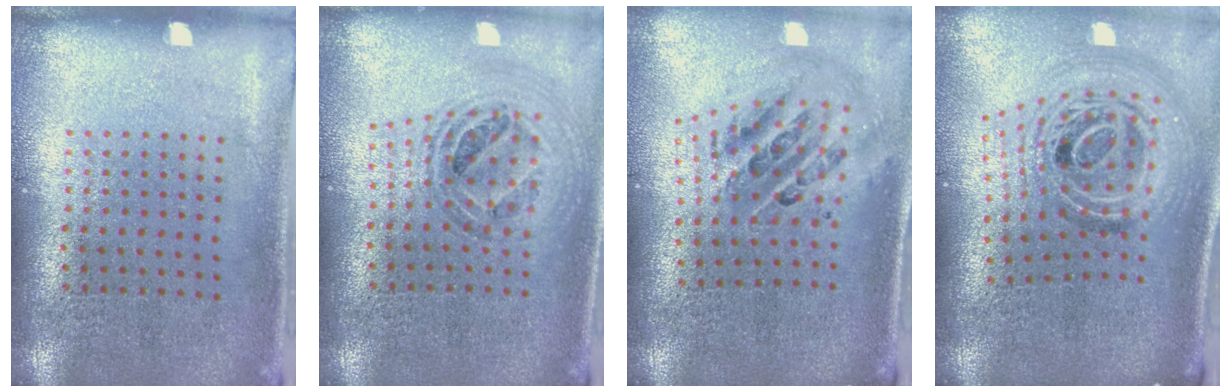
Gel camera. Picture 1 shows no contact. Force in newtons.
{"total": 1.0, "press": 1.0, "slide": 0.1}
{"total": 1.6, "press": 1.4, "slide": 0.8}
{"total": 2.1, "press": 1.7, "slide": 1.3}